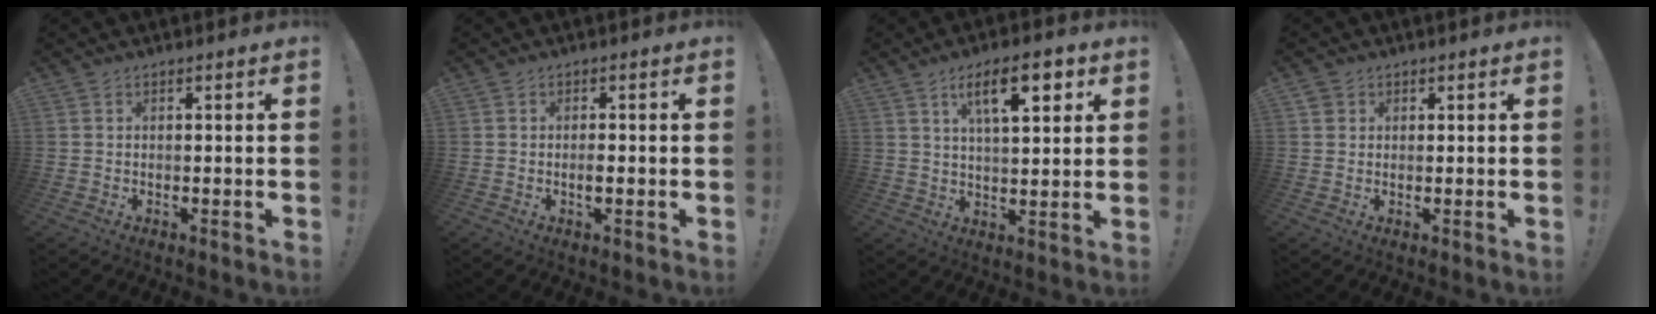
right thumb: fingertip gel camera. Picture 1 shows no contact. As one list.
[{"total": 2.2, "force": [-0.7, 0.7, 2.0], "torque": [-0.025, -0.001, -0.013]}, {"total": 11.9, "force": [5.0, 4.2, 10.0], "torque": [-0.152, -0.005, 0.079]}, {"total": 1.5, "force": [0.9, 1.2, 0.2], "torque": [-0.007, 0.004, 0.017]}]